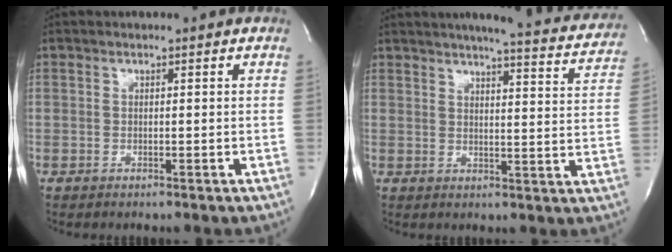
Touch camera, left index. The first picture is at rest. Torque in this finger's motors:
{"motor_torque": [0.30, -0.23, 0.17, 0.09]}